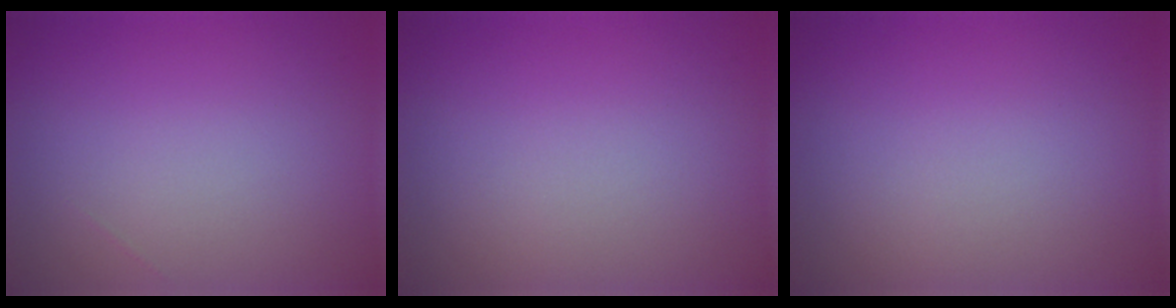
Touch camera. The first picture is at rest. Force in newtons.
{"total": 0.0}
{"total": 0.0}